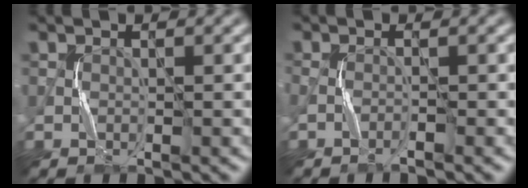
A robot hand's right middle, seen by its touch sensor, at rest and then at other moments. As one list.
[{"total": 1.1, "force": [-0.6, 0.1, 0.9], "torque": [-0.021, 0.003, -0.015]}]